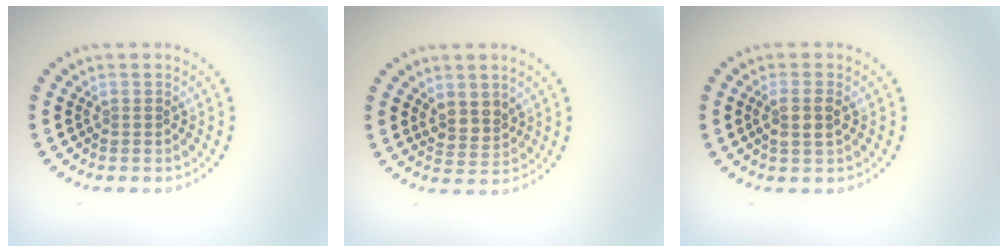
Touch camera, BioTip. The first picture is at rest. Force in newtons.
{"total": 2.2, "press": 1.9, "slide": 1.2}
{"total": 2.0, "press": 1.9, "slide": 0.7}